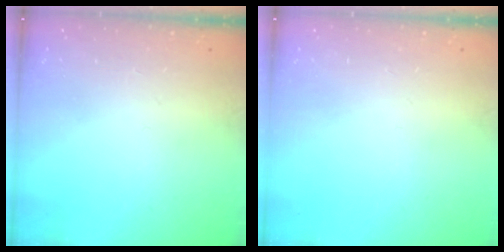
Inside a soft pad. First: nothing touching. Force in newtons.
{"total": 0.0}